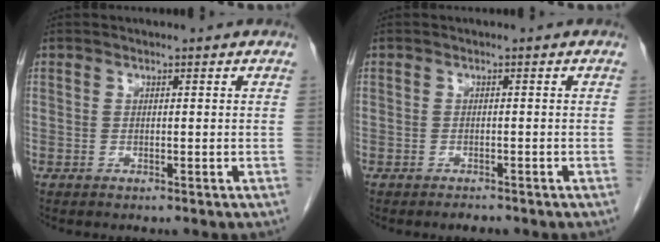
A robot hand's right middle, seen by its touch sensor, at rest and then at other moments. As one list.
[{"total": 1.1, "force": [-1.0, 0.3, 0.4], "torque": [-0.011, -0.002, -0.012]}]